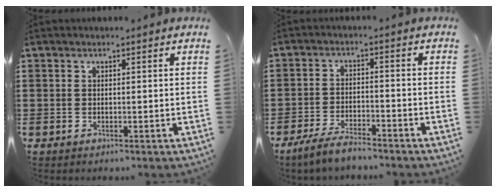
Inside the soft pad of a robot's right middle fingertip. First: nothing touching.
{"total": 4.4, "force": [-3.9, 0.8, 1.9], "torque": [-0.046, -0.001, -0.078]}